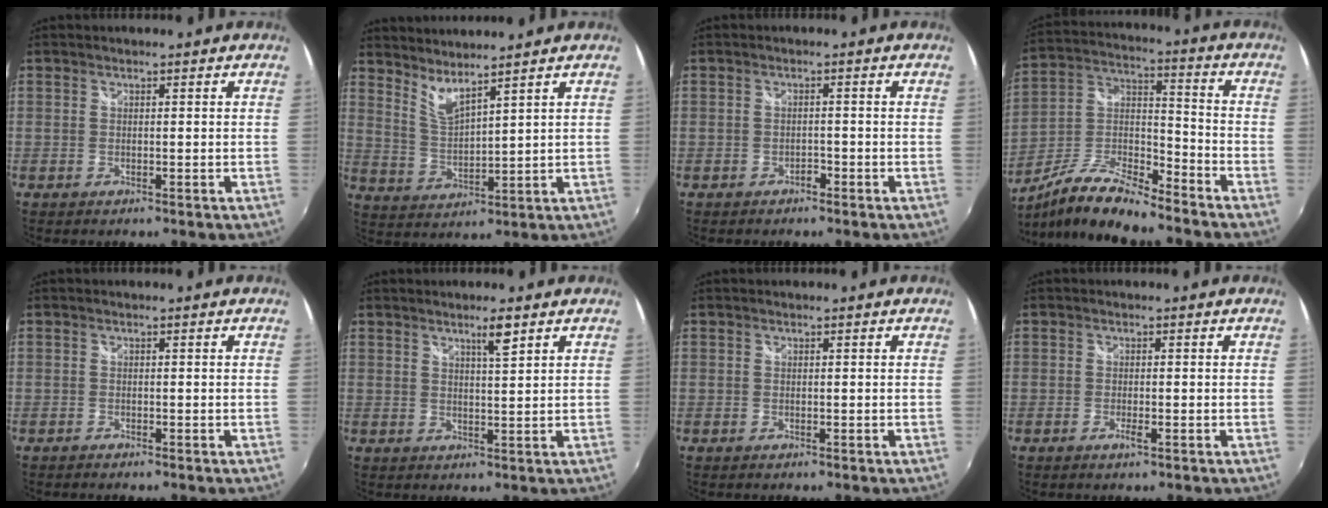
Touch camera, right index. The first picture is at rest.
{"total": 5.5, "force": [4.8, 0.4, 2.8], "torque": [-0.055, -0.010, 0.096]}
{"total": 1.2, "force": [-1.0, 0.6, 0.4], "torque": [-0.008, 0.000, -0.016]}
{"total": 13.8, "force": [-10.8, 2.9, 8.1], "torque": [-0.177, 0.001, -0.207]}
{"total": 0.7, "force": [-0.6, 0.2, 0.1], "torque": [-0.006, -0.004, -0.015]}
{"total": 3.3, "force": [2.1, 0.0, 2.4], "torque": [-0.040, -0.001, 0.036]}
{"total": 0.0}
{"total": 1.5, "force": [-0.7, 0.1, 1.3], "torque": [-0.026, -0.003, -0.013]}